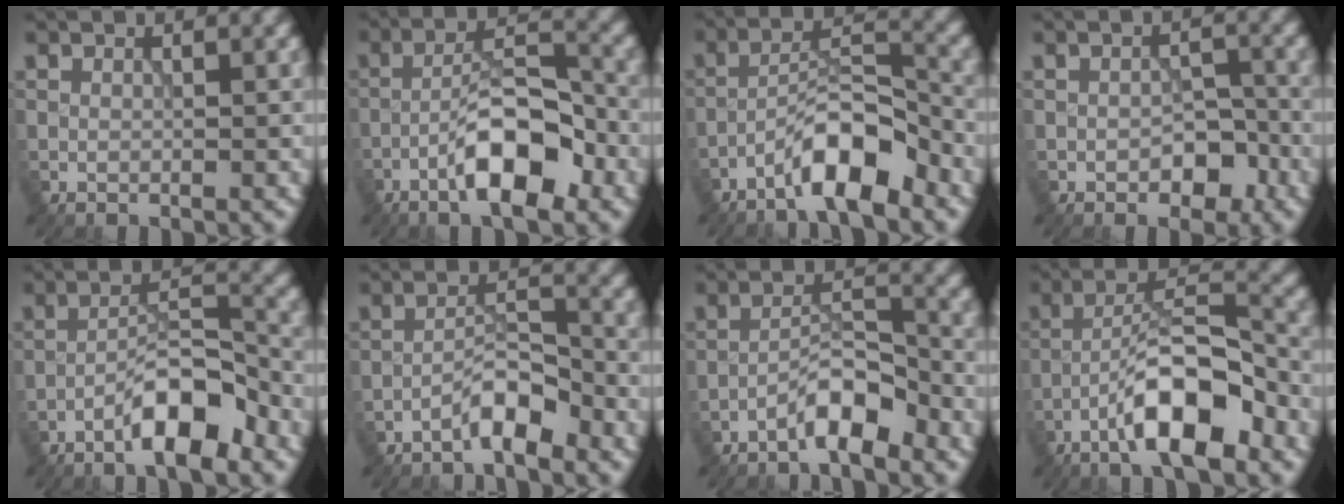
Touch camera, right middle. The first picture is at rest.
{"total": 7.1, "force": [-3.6, 2.0, 5.7], "torque": [-0.092, 0.018, -0.064]}
{"total": 5.8, "force": [-3.9, 1.3, 4.2], "torque": [-0.067, 0.015, -0.074]}
{"total": 2.9, "force": [-1.4, 1.7, 1.9], "torque": [-0.025, 0.002, -0.019]}
{"total": 5.6, "force": [-3.5, 1.3, 4.2], "torque": [-0.067, 0.015, -0.066]}
{"total": 3.1, "force": [-2.4, 0.5, 1.9], "torque": [-0.031, 0.015, -0.048]}
{"total": 3.7, "force": [-2.7, 0.7, 2.3], "torque": [-0.040, 0.017, -0.055]}
{"total": 8.1, "force": [-4.4, 2.2, 6.5], "torque": [-0.104, 0.021, -0.079]}